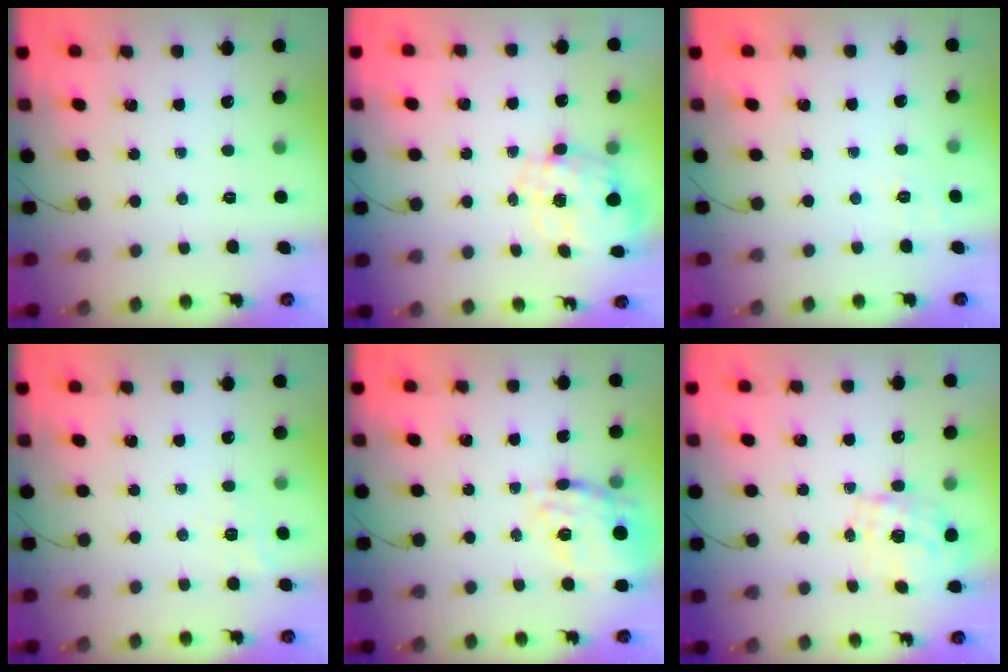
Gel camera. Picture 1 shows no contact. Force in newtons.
{"total": 2.3, "press": 2.0, "slide": 1.2}
{"total": 2.0, "press": 0.4, "slide": 1.9}
{"total": 1.7, "press": 0.9, "slide": 1.5}
{"total": 18.0, "press": 17.8, "slide": 2.6}
{"total": 1.6, "press": 1.4, "slide": 0.8}